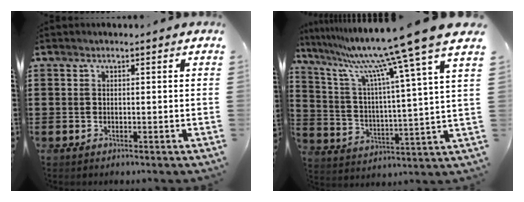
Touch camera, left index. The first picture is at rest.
{"total": 13.2, "force": [10.7, -0.9, 7.7], "torque": [-0.183, -0.068, 0.166]}